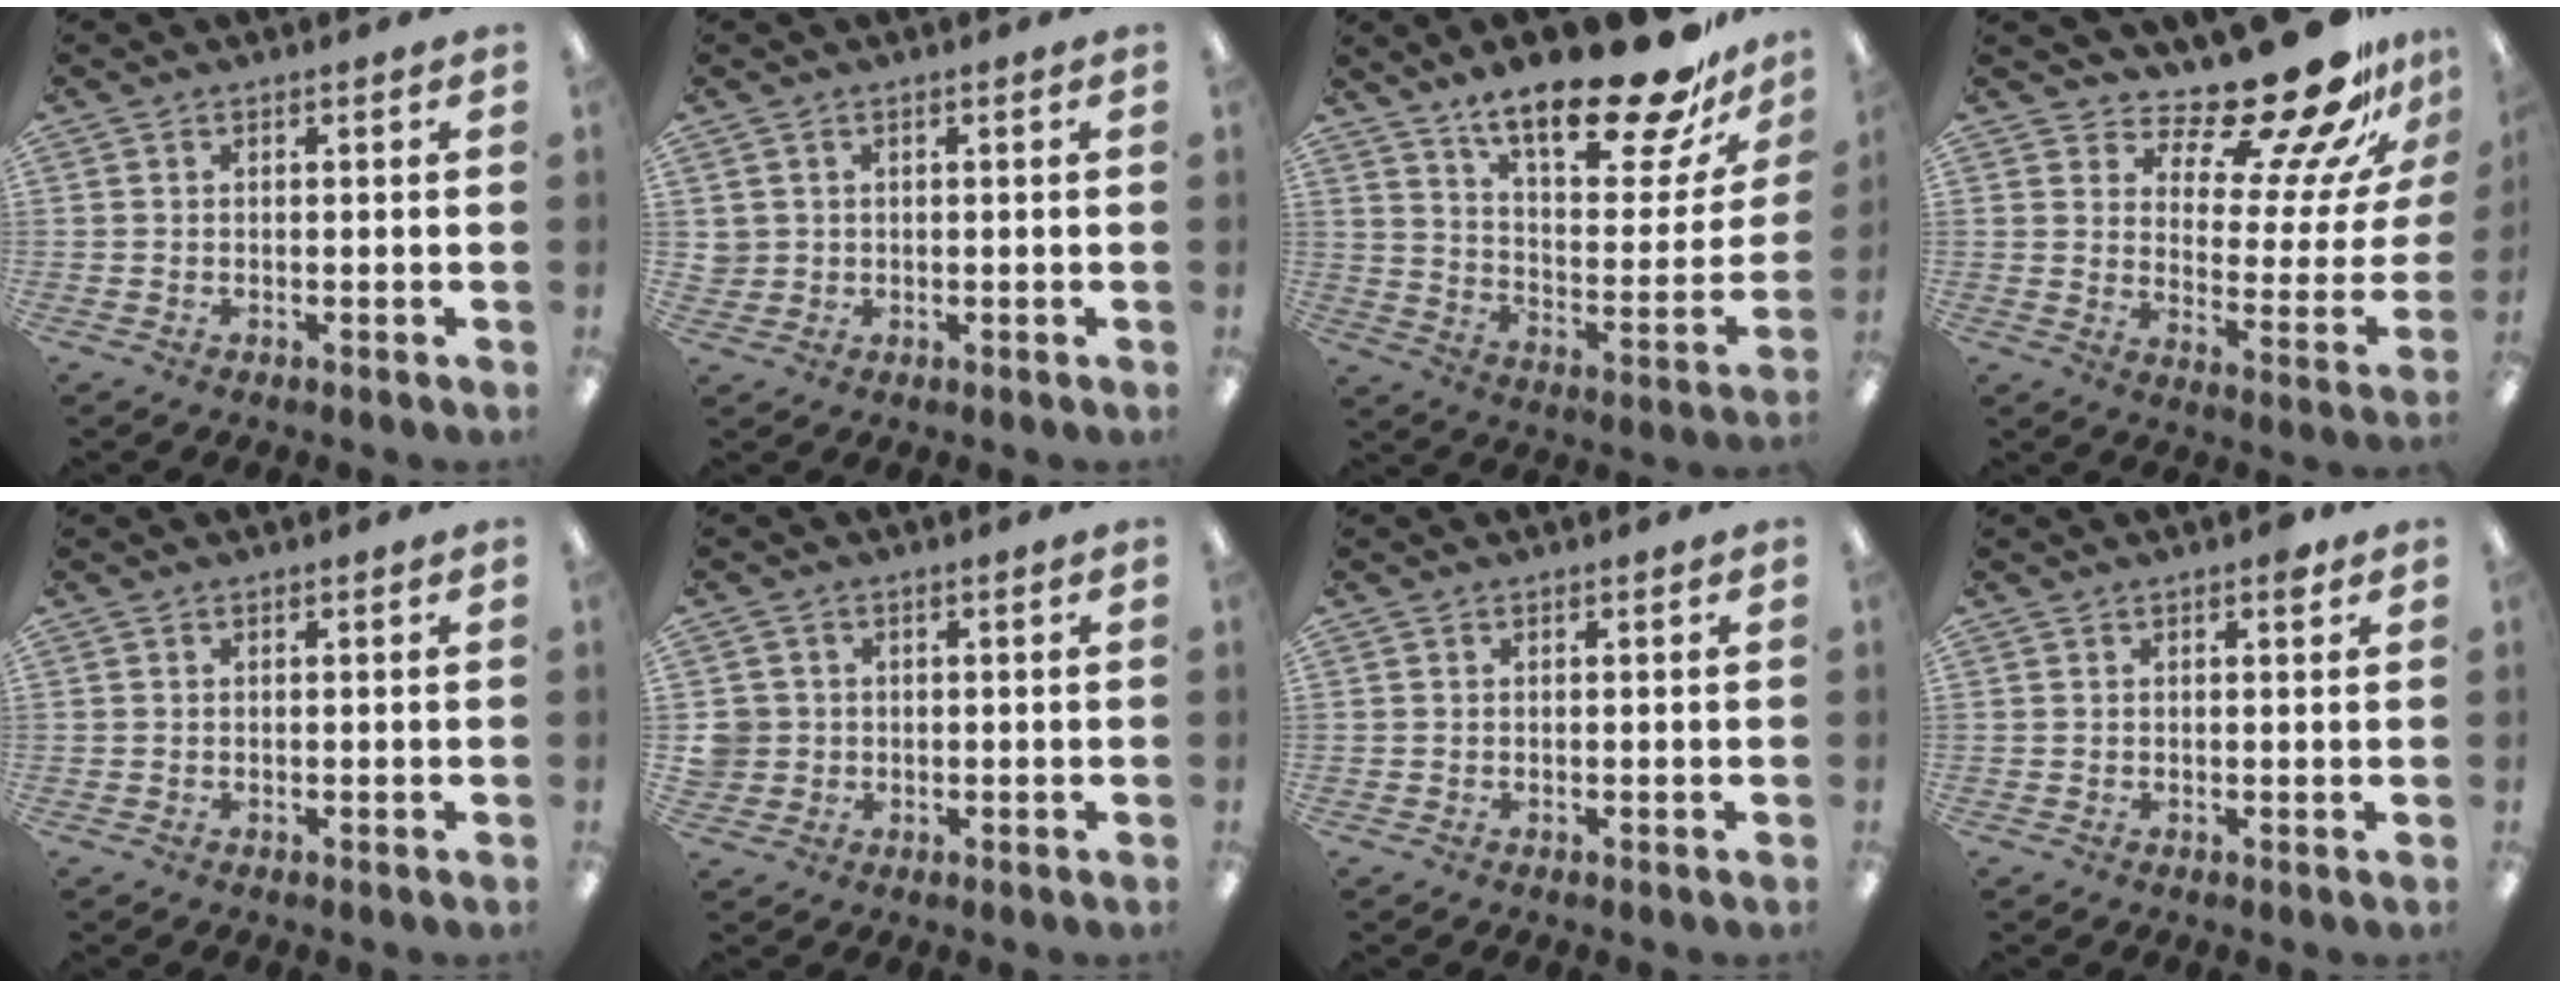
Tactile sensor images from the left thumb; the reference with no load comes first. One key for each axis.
{"total": 2.1, "fx": 0.8, "fy": 1.9, "fz": 0.2, "tx": -0.008, "ty": 0.002, "tz": 0.015}
{"total": 23.9, "fx": 17.5, "fy": 7.3, "fz": 14.5, "tx": -0.208, "ty": -0.123, "tz": 0.288}
{"total": 21.2, "fx": 17.6, "fy": 5.2, "fz": 10.5, "tx": -0.141, "ty": -0.138, "tz": 0.282}
{"total": 0.0}
{"total": 4.0, "fx": 0.1, "fy": 3.9, "fz": 0.4, "tx": -0.007, "ty": 0.008, "tz": 0.003}
{"total": 0.0}
{"total": 1.9, "fx": 1.0, "fy": 0.8, "fz": 1.4, "tx": -0.007, "ty": -0.006, "tz": 0.011}